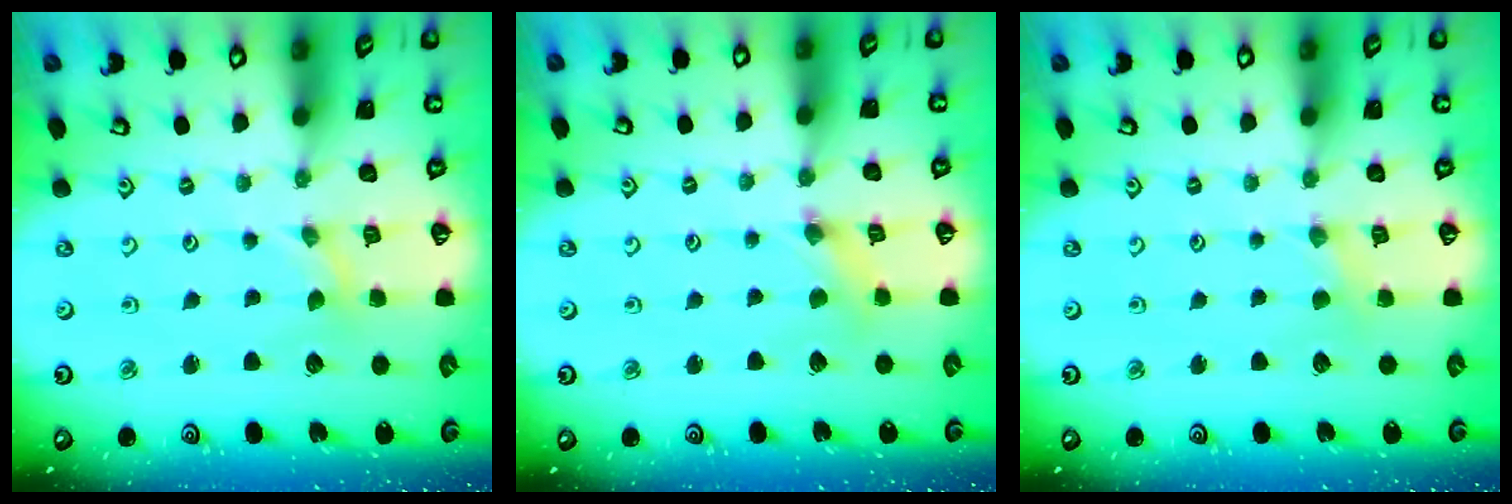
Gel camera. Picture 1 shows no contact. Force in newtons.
{"total": 2.4, "press": 2.3, "slide": 0.4}
{"total": 1.8, "press": 1.7, "slide": 0.4}